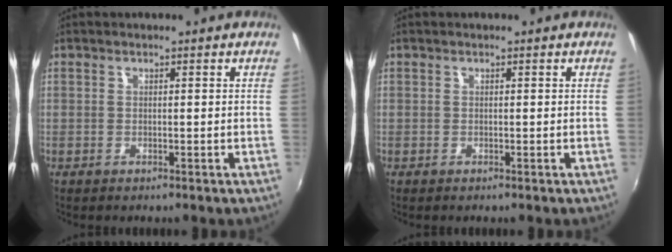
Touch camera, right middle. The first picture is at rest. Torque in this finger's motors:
{"motor_torque": [0.33, -0.33, -0.02, 0.02]}